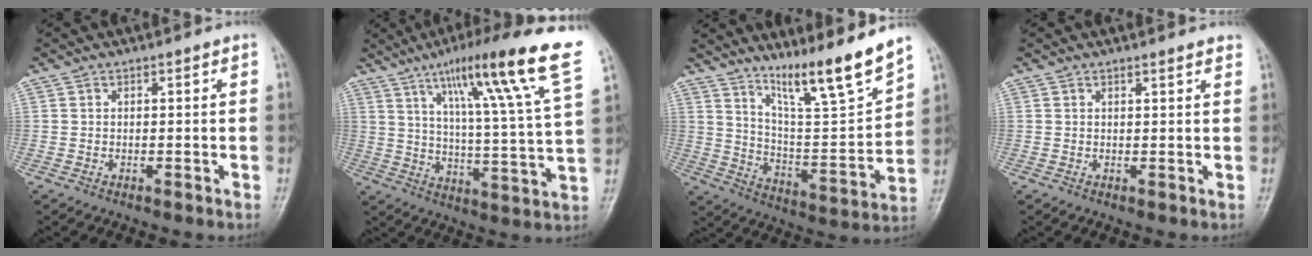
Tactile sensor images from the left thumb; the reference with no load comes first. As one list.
[{"total": 21.2, "force": [12.0, 1.2, 17.3], "torque": [-0.251, -0.039, 0.175]}, {"total": 15.1, "force": [11.8, 0.6, 9.4], "torque": [-0.135, -0.080, 0.209]}, {"total": 1.9, "force": [1.7, 0.2, 0.9], "torque": [-0.006, -0.005, 0.019]}]